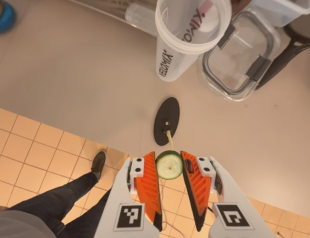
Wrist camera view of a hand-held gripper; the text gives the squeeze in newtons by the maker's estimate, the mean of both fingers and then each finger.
{"total": 8.3, "left": 8.0, "right": 8.5}